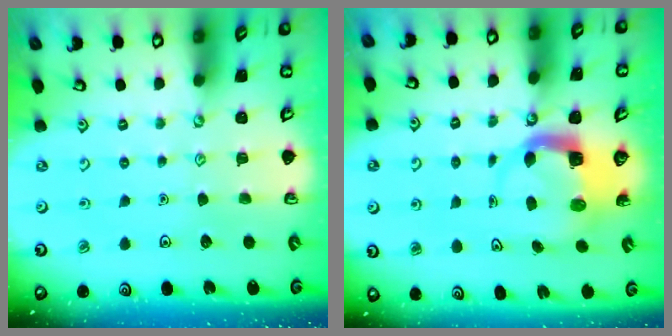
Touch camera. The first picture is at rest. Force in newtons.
{"total": 5.6, "press": 5.5, "slide": 1.0}